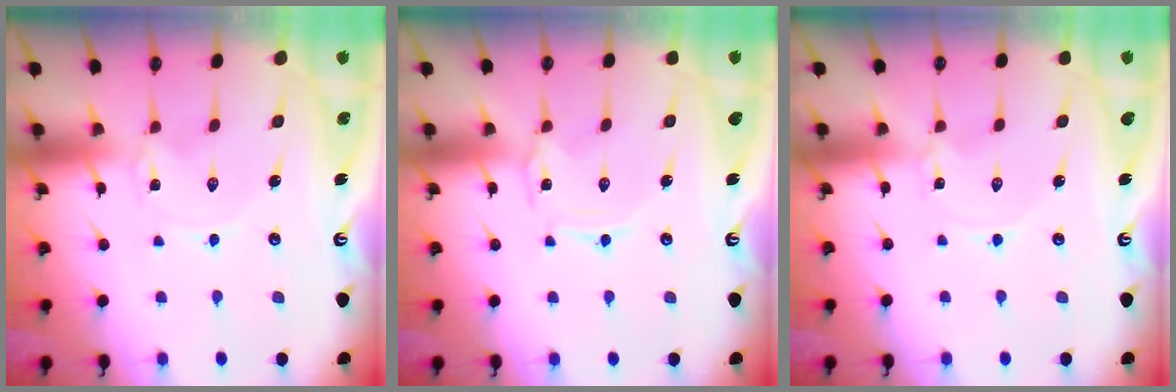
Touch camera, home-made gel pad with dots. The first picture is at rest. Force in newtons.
{"total": 0.0}
{"total": 0.0}